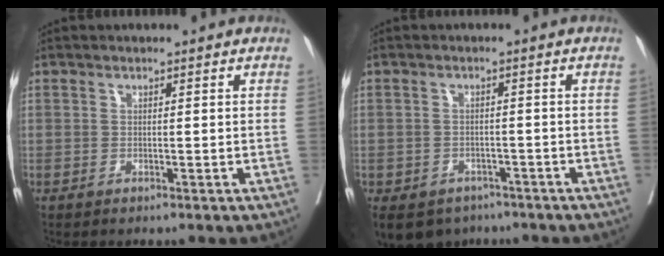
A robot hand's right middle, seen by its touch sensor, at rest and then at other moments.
{"total": 10.8, "force": [-6.7, 7.8, 3.2], "torque": [-0.087, -0.010, -0.089]}